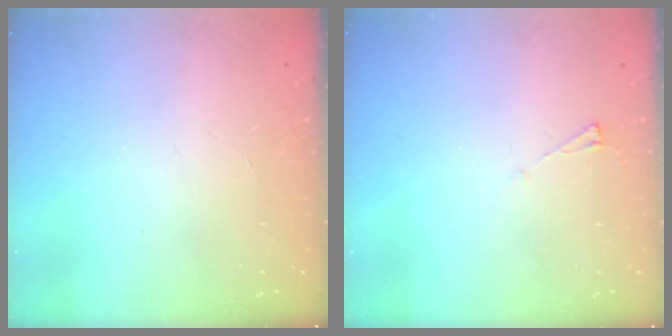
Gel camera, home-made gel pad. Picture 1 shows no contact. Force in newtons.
{"total": 3.4, "press": 3.3, "slide": 0.6}